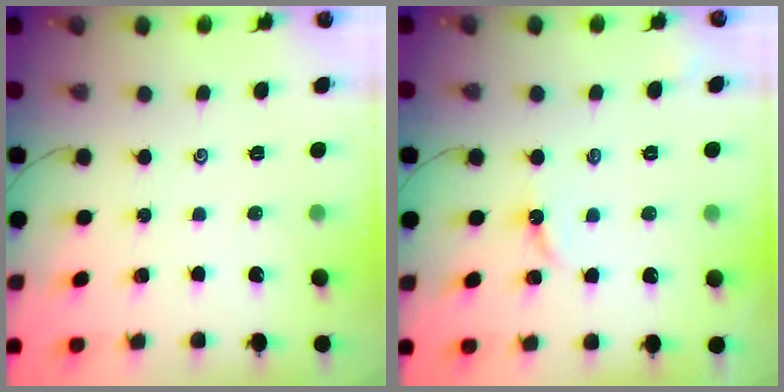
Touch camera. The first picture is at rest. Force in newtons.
{"total": 2.8, "press": 2.8, "slide": 0.2}